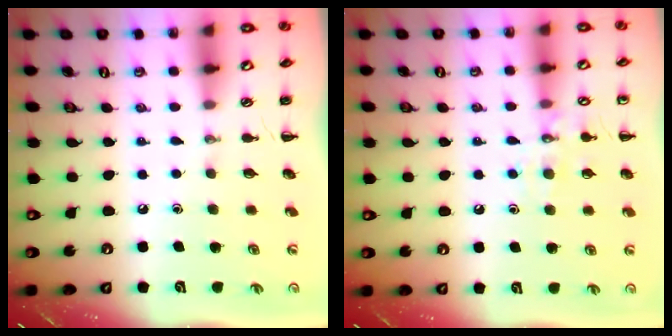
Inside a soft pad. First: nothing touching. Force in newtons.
{"total": 8.6, "press": 8.5, "slide": 1.1}